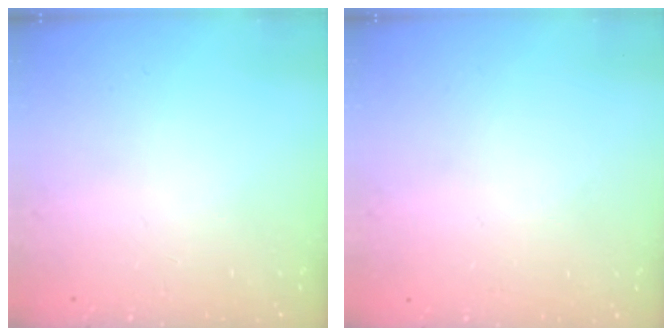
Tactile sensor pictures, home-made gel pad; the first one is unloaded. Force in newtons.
{"total": 0.0}